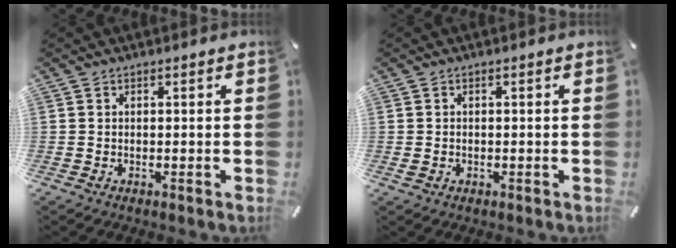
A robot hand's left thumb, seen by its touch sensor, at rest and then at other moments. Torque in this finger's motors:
{"motor_torque": [0.01, -0.08, 0.09, -0.12, 0.02]}